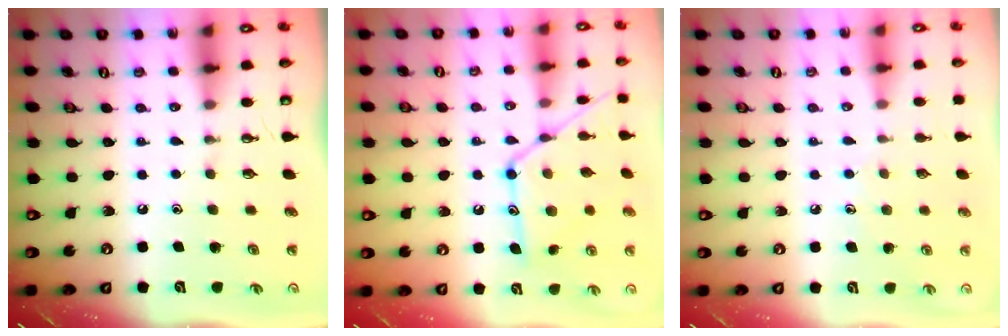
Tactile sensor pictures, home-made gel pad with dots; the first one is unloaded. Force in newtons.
{"total": 14.6, "press": 14.6, "slide": 0.8}
{"total": 5.5, "press": 5.5, "slide": 0.5}